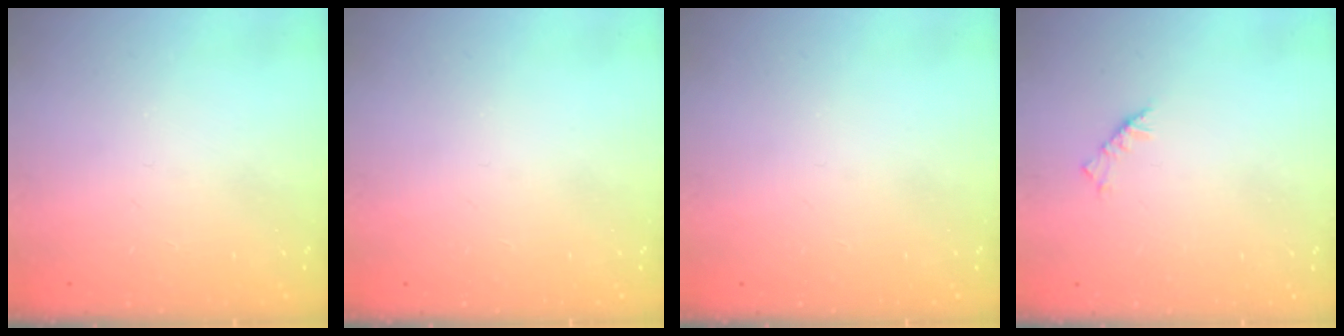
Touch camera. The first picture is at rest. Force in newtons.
{"total": 0.0}
{"total": 0.0}
{"total": 3.7, "press": 3.7, "slide": 0.8}